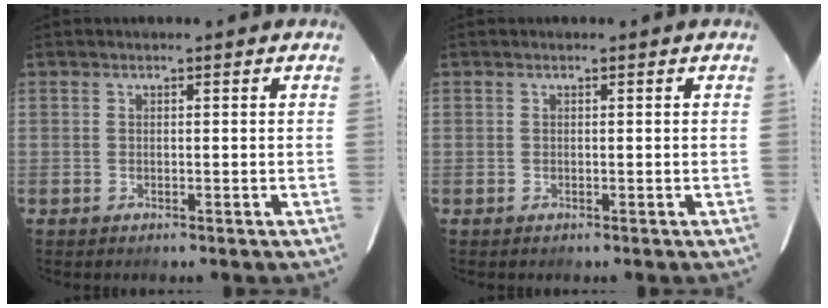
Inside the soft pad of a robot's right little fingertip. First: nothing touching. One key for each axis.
{"total": 0.0}